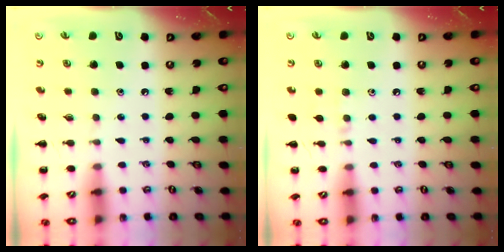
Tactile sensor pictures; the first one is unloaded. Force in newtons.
{"total": 3.9, "press": 3.6, "slide": 1.5}